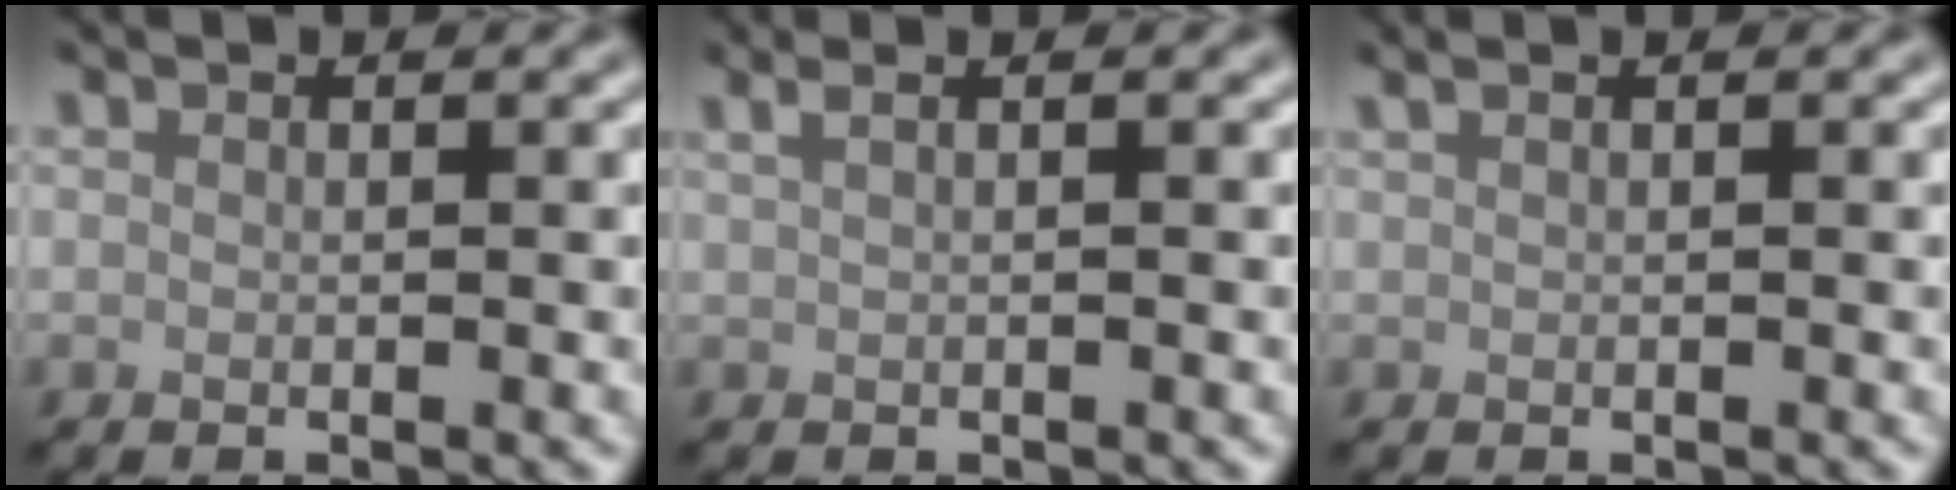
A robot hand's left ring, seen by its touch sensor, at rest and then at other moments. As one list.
[{"total": 2.7, "force": [1.4, 1.3, 1.9], "torque": [-0.022, 0.009, 0.002]}, {"total": 1.6, "force": [0.9, 0.7, 1.1], "torque": [-0.017, 0.002, 0.006]}]